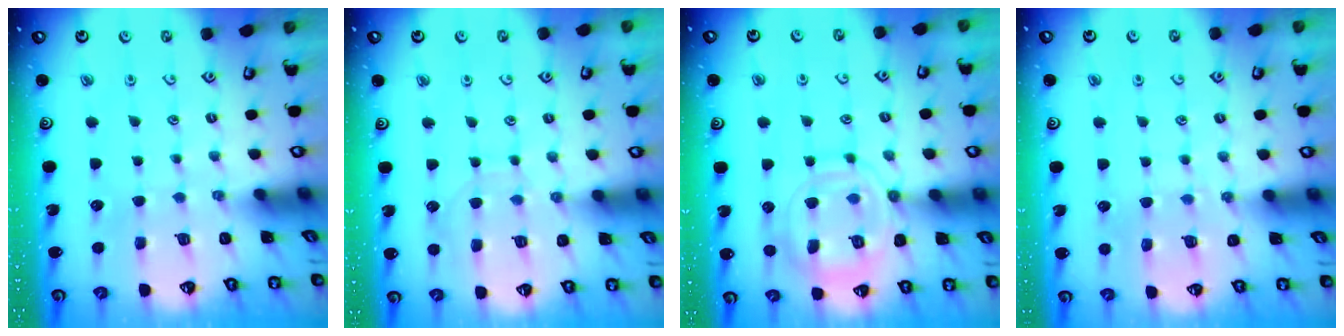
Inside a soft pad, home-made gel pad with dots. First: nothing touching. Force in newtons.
{"total": 5.9, "press": 5.9, "slide": 0.5}
{"total": 14.4, "press": 14.3, "slide": 1.2}
{"total": 7.4, "press": 7.3, "slide": 0.8}